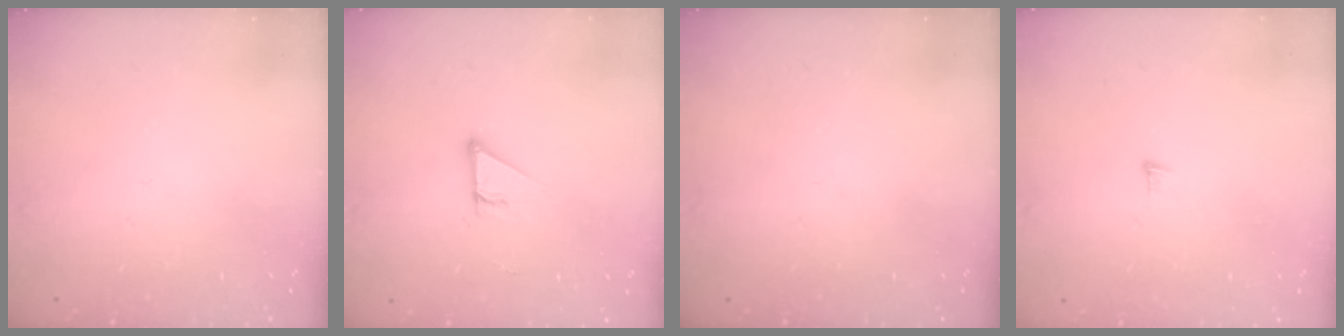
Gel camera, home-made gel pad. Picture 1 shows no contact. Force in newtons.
{"total": 3.3, "press": 3.3, "slide": 0.2}
{"total": 0.0}
{"total": 3.6, "press": 3.5, "slide": 0.3}